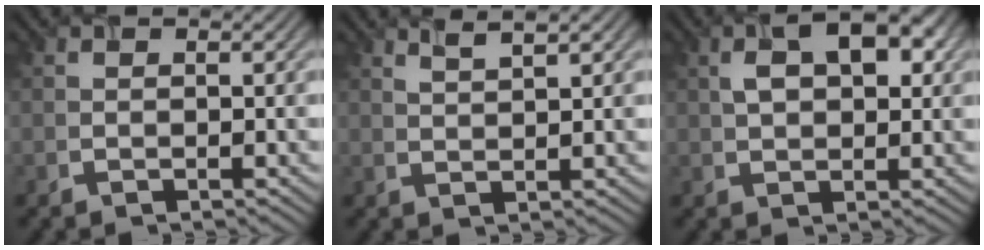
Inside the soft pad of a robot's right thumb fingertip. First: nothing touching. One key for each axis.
{"total": 1.9, "fx": 1.4, "fy": 0.2, "fz": 1.3, "tx": -0.018, "ty": 0.007, "tz": 0.032}
{"total": 7.0, "fx": 2.0, "fy": 3.9, "fz": 5.5, "tx": -0.087, "ty": 0.010, "tz": 0.030}